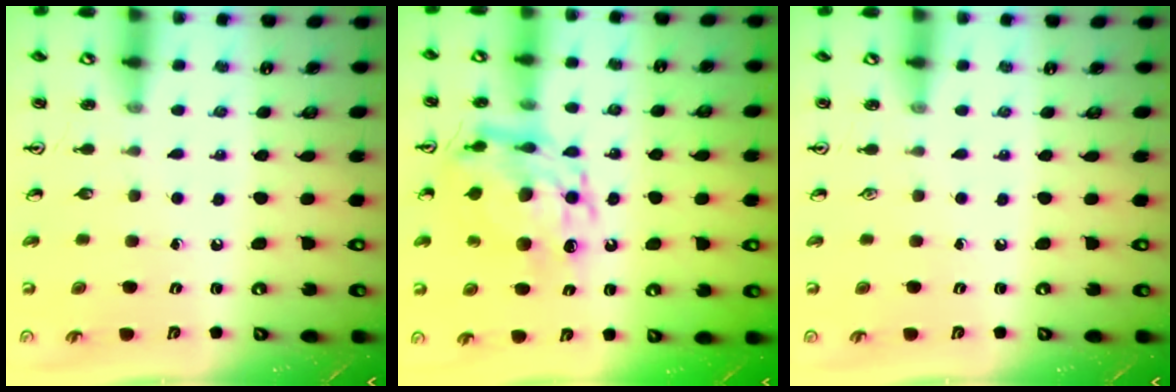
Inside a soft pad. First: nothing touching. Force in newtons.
{"total": 13.5, "press": 13.4, "slide": 1.4}
{"total": 0.0}